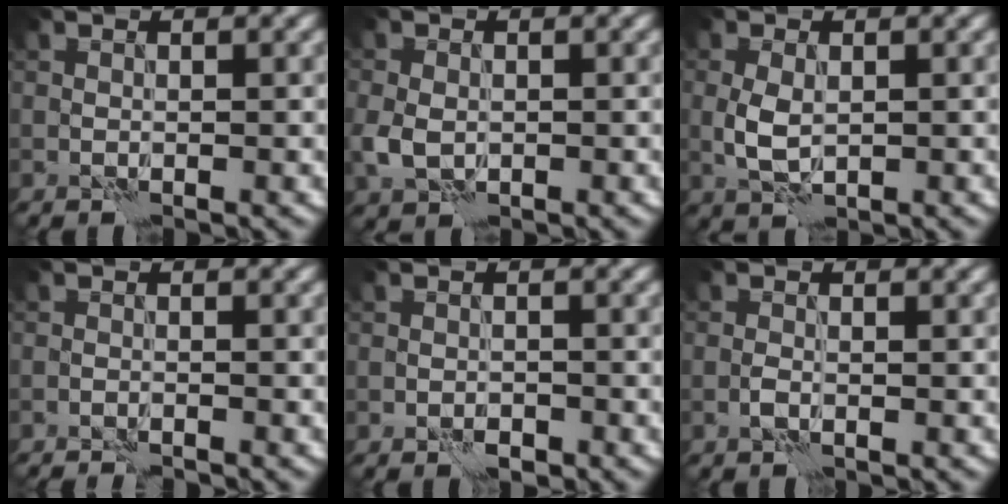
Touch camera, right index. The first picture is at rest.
{"total": 2.7, "force": [-0.4, 2.1, 1.7], "torque": [-0.042, -0.006, -0.011]}
{"total": 2.6, "force": [0.3, 1.6, 2.0], "torque": [-0.049, -0.002, 0.008]}
{"total": 1.3, "force": [-1.2, 0.0, 0.4], "torque": [-0.016, 0.000, -0.023]}
{"total": 1.2, "force": [-0.8, 0.6, 0.6], "torque": [-0.009, 0.002, -0.015]}
{"total": 0.7, "force": [-0.4, 0.3, 0.6], "torque": [-0.015, 0.001, -0.009]}